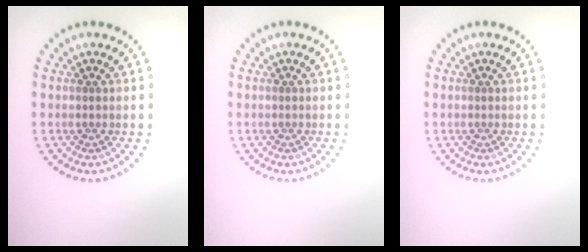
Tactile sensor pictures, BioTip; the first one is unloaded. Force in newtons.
{"total": 0.0}
{"total": 0.0}